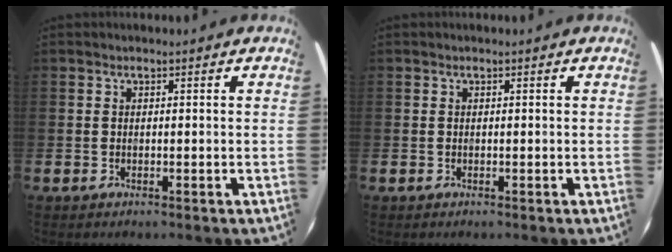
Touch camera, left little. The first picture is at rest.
{"total": 0.0}